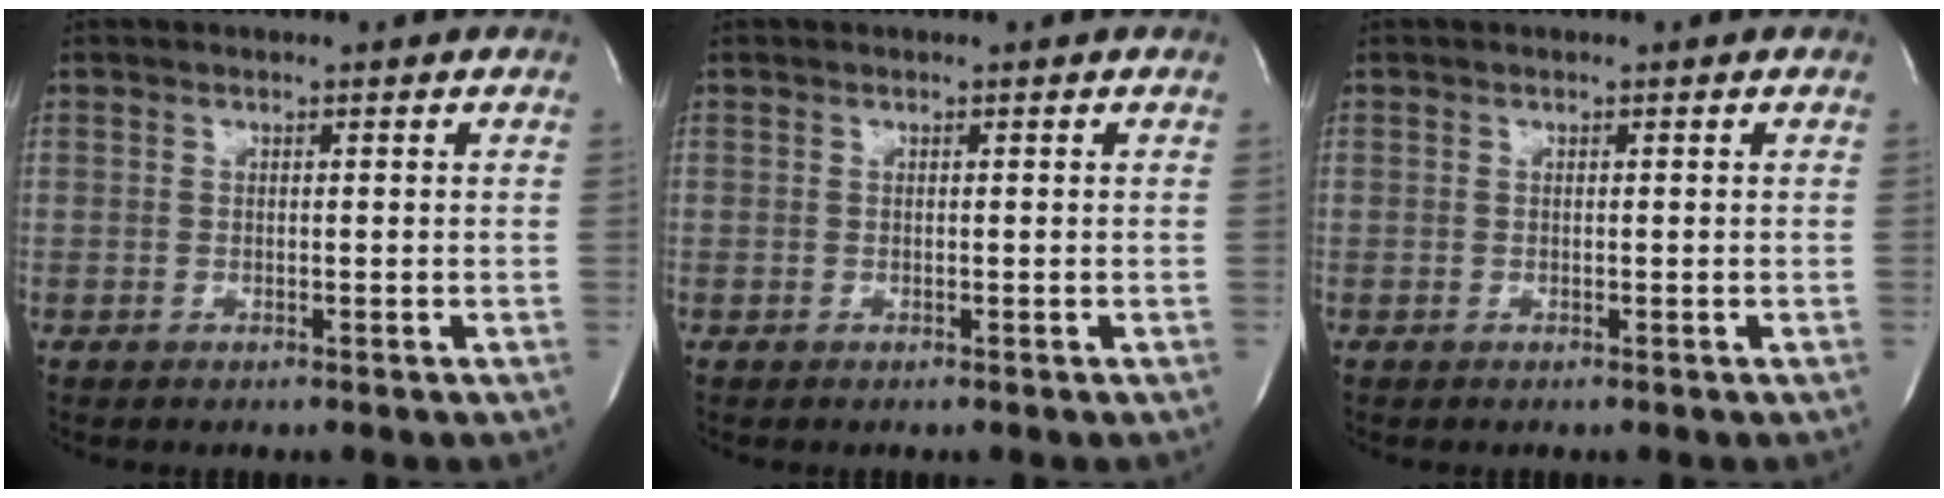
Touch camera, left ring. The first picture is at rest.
{"total": 0.0}
{"total": 0.0}